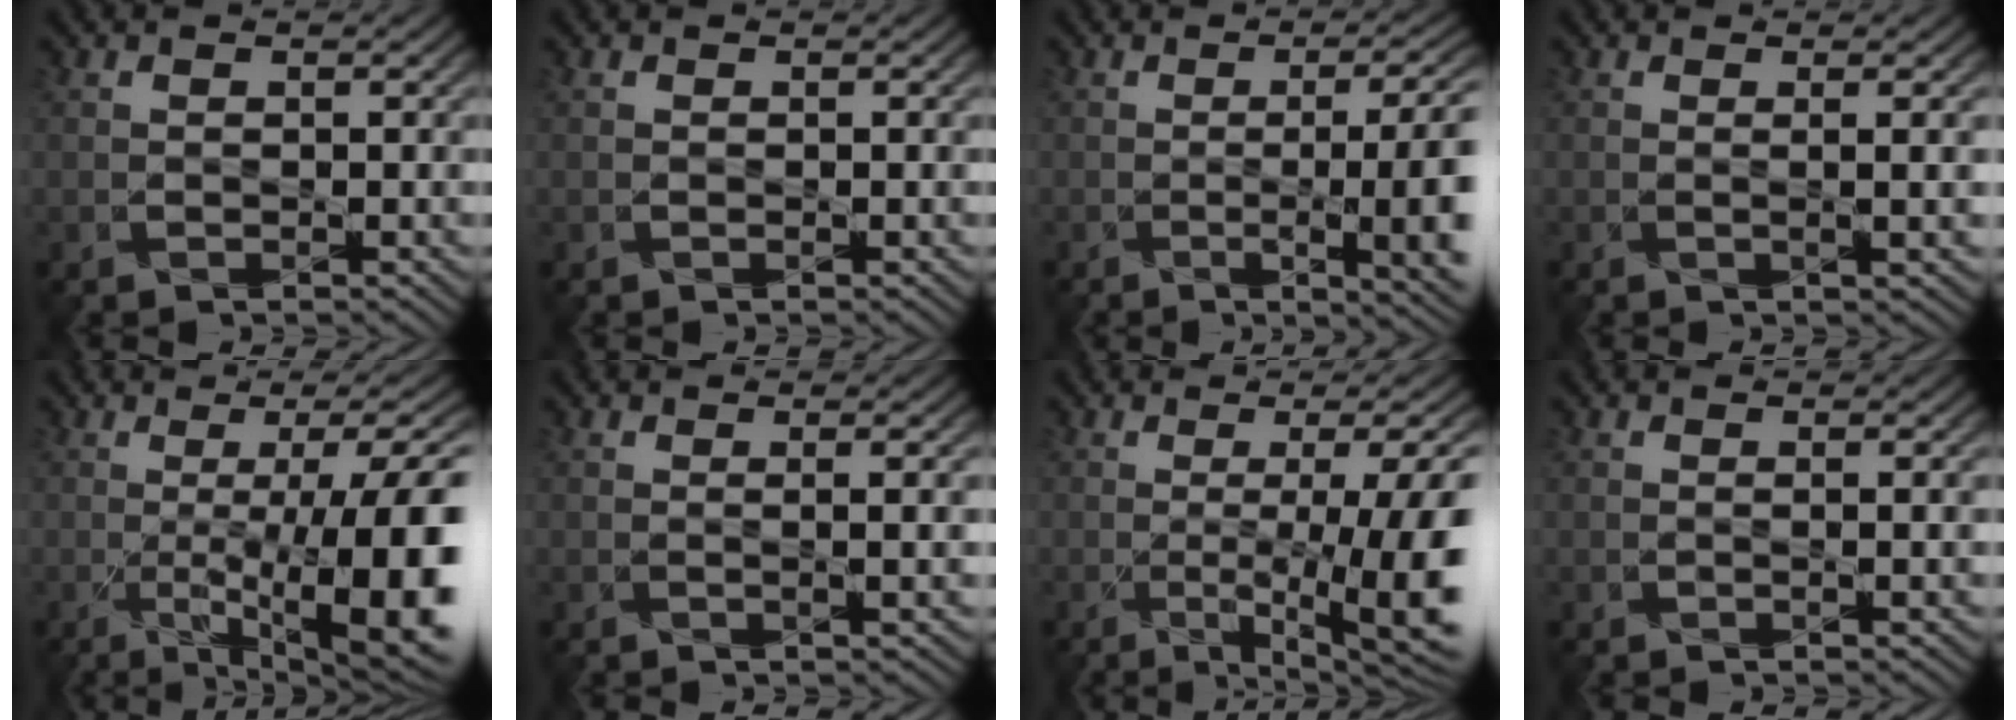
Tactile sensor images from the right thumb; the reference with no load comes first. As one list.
[{"total": 0.0}, {"total": 12.3, "force": [-2.0, 4.0, 11.5], "torque": [-0.123, 0.014, -0.030]}, {"total": 2.4, "force": [0.0, 0.0, 2.4], "torque": [-0.040, 0.007, -0.002]}, {"total": 15.7, "force": [-3.0, 4.3, 14.8], "torque": [-0.188, -0.006, -0.036]}, {"total": 2.1, "force": [0.0, -0.1, 2.1], "torque": [-0.036, 0.009, -0.005]}, {"total": 12.9, "force": [-2.2, 3.4, 12.3], "torque": [-0.154, 0.004, -0.021]}, {"total": 1.1, "force": [-0.2, -0.3, 1.1], "torque": [-0.024, 0.005, -0.008]}]